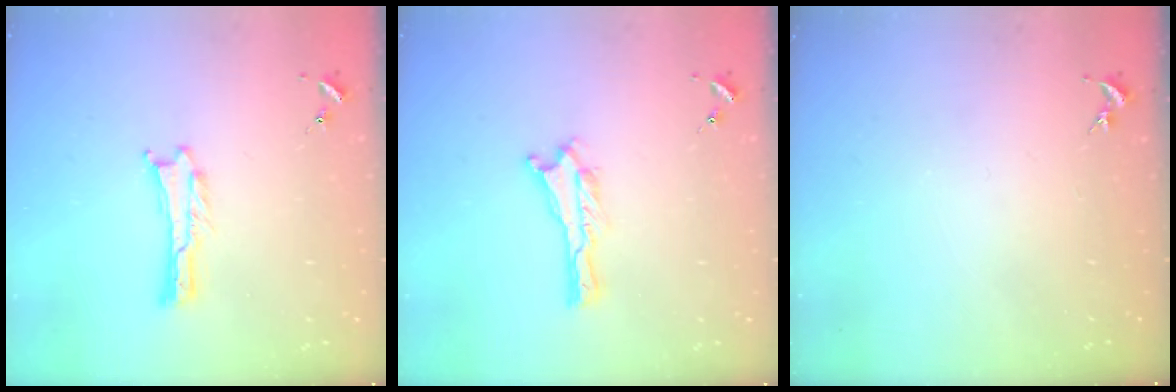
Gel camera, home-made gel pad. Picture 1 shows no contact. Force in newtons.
{"total": 0.0}
{"total": 0.0}